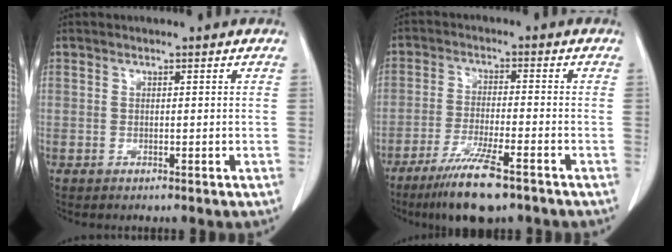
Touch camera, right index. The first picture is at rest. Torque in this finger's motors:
{"motor_torque": [0.62, -0.56, 0.22, 0.05]}